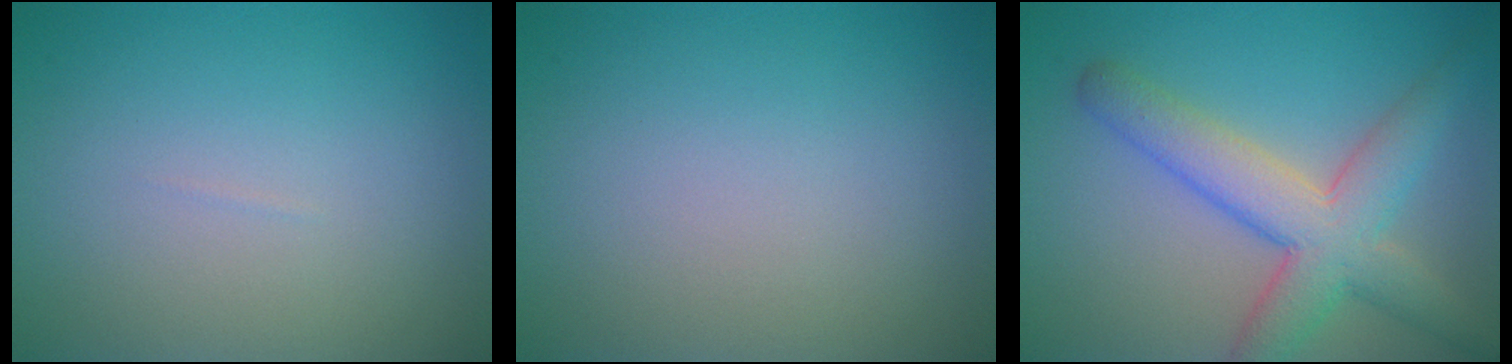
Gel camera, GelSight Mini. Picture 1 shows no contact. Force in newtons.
{"total": 0.0}
{"total": 6.4, "press": 6.4, "slide": 0.5}